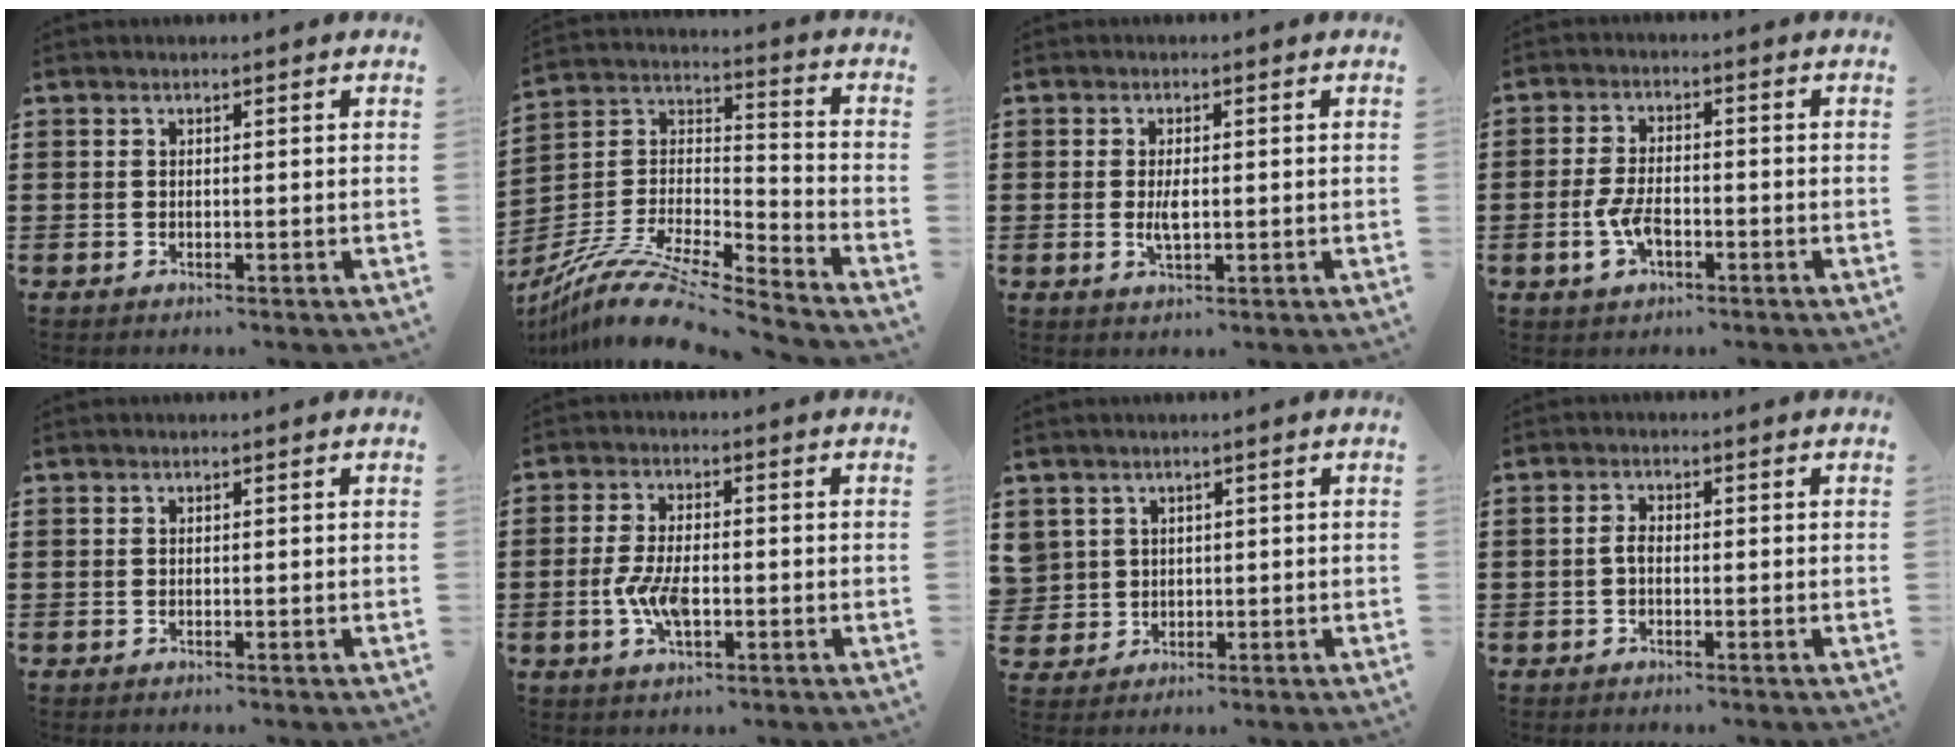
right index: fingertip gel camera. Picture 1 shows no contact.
{"total": 11.7, "force": [-10.1, 2.0, 5.6], "torque": [-0.120, 0.015, -0.200]}
{"total": 2.9, "force": [-0.1, 1.1, 2.7], "torque": [-0.060, -0.004, -0.004]}
{"total": 4.6, "force": [-1.6, 2.2, 3.7], "torque": [-0.087, -0.003, -0.032]}
{"total": 0.0}
{"total": 5.9, "force": [-1.4, 2.6, 5.1], "torque": [-0.116, -0.003, -0.029]}
{"total": 2.8, "force": [1.1, 2.5, -0.2], "torque": [-0.013, 0.009, 0.022]}
{"total": 1.7, "force": [-0.5, 0.8, 1.4], "torque": [-0.036, -0.001, -0.013]}